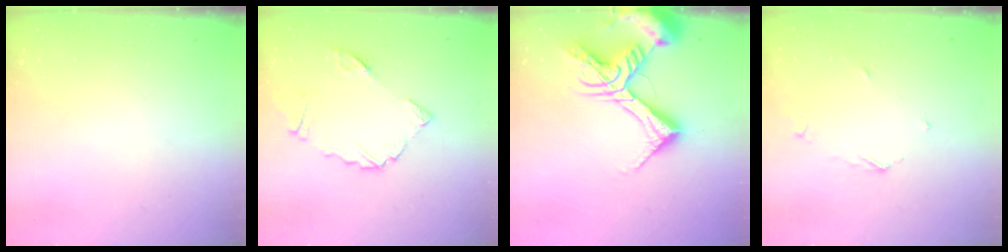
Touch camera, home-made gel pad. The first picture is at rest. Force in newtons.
{"total": 9.0, "press": 9.0, "slide": 1.0}
{"total": 16.6, "press": 16.5, "slide": 2.1}
{"total": 2.8, "press": 2.8, "slide": 0.2}